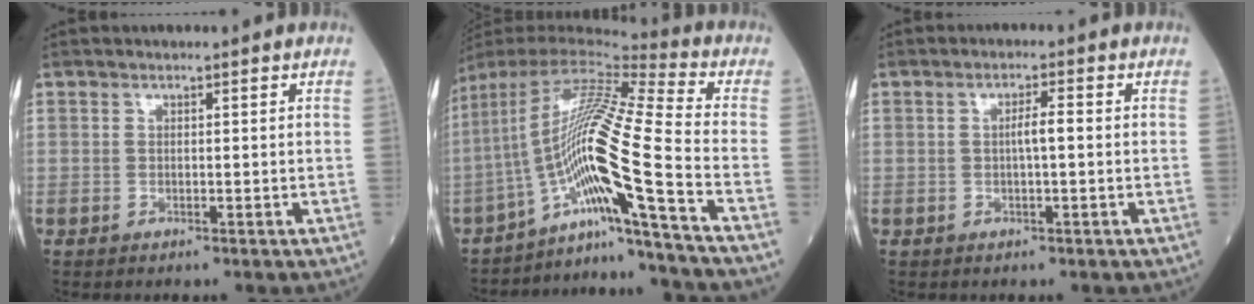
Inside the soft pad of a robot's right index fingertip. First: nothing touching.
{"total": 17.5, "force": [-9.0, -3.1, 14.7], "torque": [-0.271, 0.016, -0.161]}
{"total": 2.5, "force": [0.0, 0.2, 2.5], "torque": [-0.044, 0.002, -0.002]}